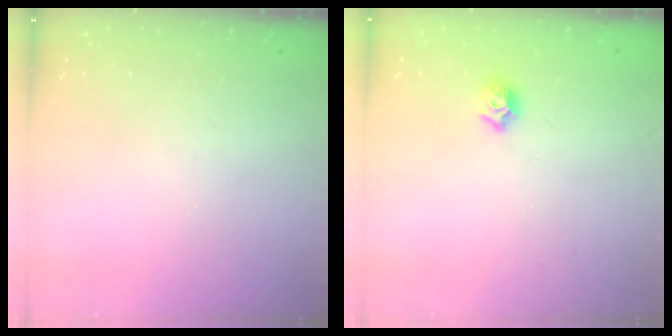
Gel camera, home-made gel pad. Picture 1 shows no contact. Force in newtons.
{"total": 6.7, "press": 6.6, "slide": 0.9}